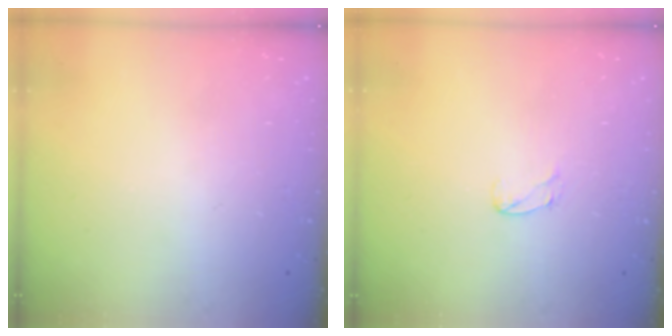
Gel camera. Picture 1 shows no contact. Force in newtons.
{"total": 3.6, "press": 3.6, "slide": 0.3}